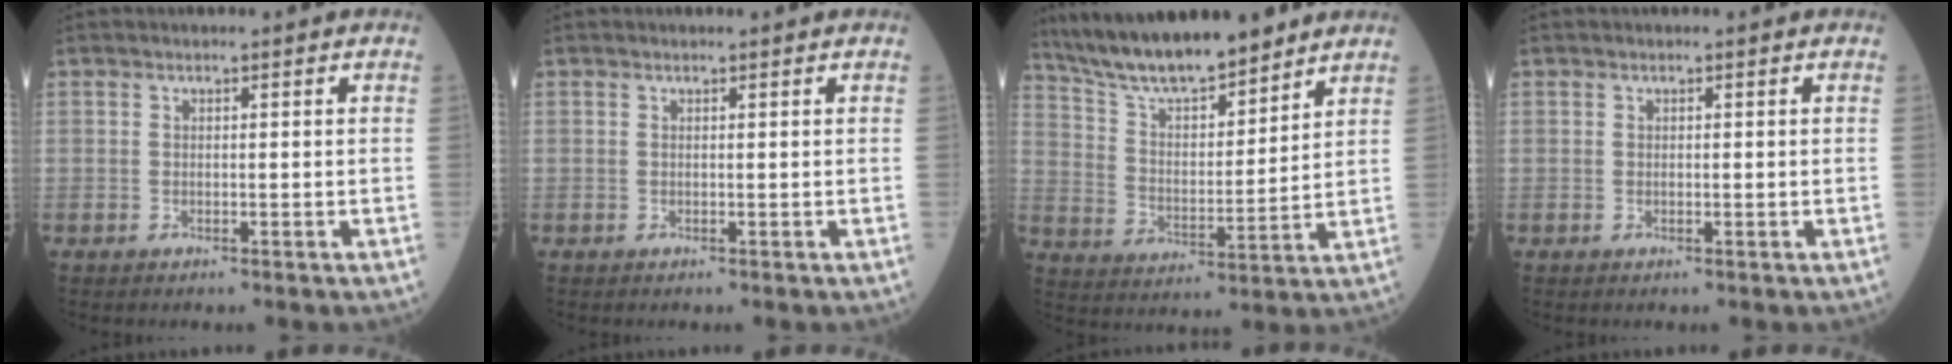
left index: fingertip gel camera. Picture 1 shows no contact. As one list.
[{"total": 0.8, "force": [0.8, 0.0, 0.2], "torque": [-0.011, 0.001, 0.010]}, {"total": 15.8, "force": [13.8, 2.6, 7.2], "torque": [-0.130, 0.009, 0.246]}, {"total": 0.0}]